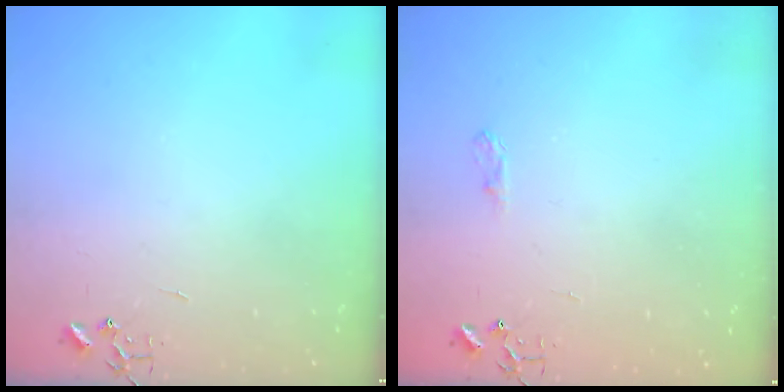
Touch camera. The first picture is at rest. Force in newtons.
{"total": 6.8, "press": 6.8, "slide": 0.6}